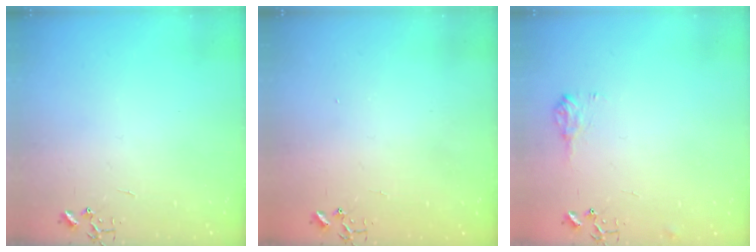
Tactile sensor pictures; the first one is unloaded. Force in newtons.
{"total": 1.3, "press": 1.2, "slide": 0.1}
{"total": 7.7, "press": 7.7, "slide": 0.1}